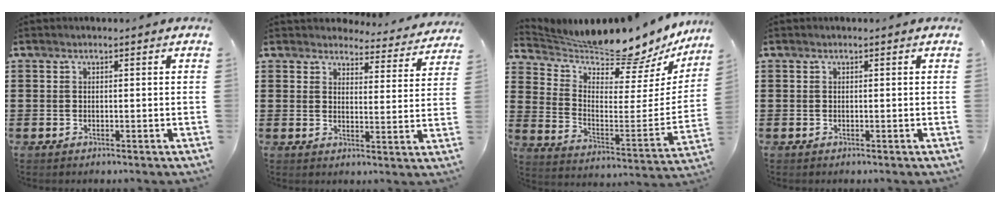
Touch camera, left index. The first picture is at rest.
{"total": 4.4, "force": [4.3, 0.6, 0.4], "torque": [-0.022, -0.027, 0.073]}
{"total": 6.8, "force": [6.7, -0.8, 0.5], "torque": [-0.033, -0.080, 0.104]}
{"total": 0.0}